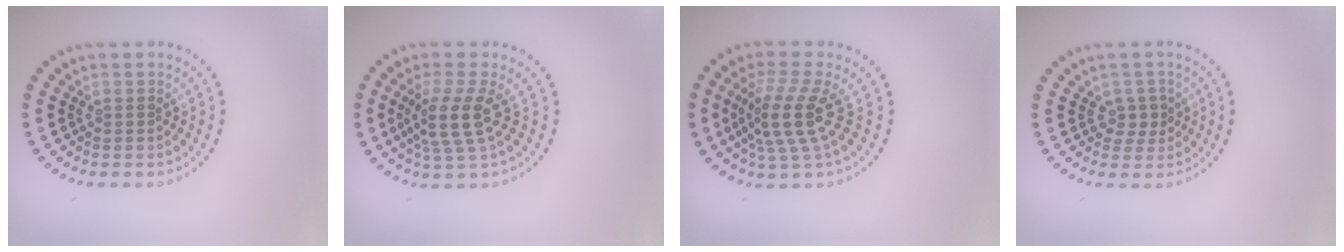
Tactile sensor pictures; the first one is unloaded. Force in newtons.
{"total": 3.8, "press": 2.9, "slide": 2.5}
{"total": 4.3, "press": 3.3, "slide": 2.8}
{"total": 1.7, "press": 1.5, "slide": 0.8}